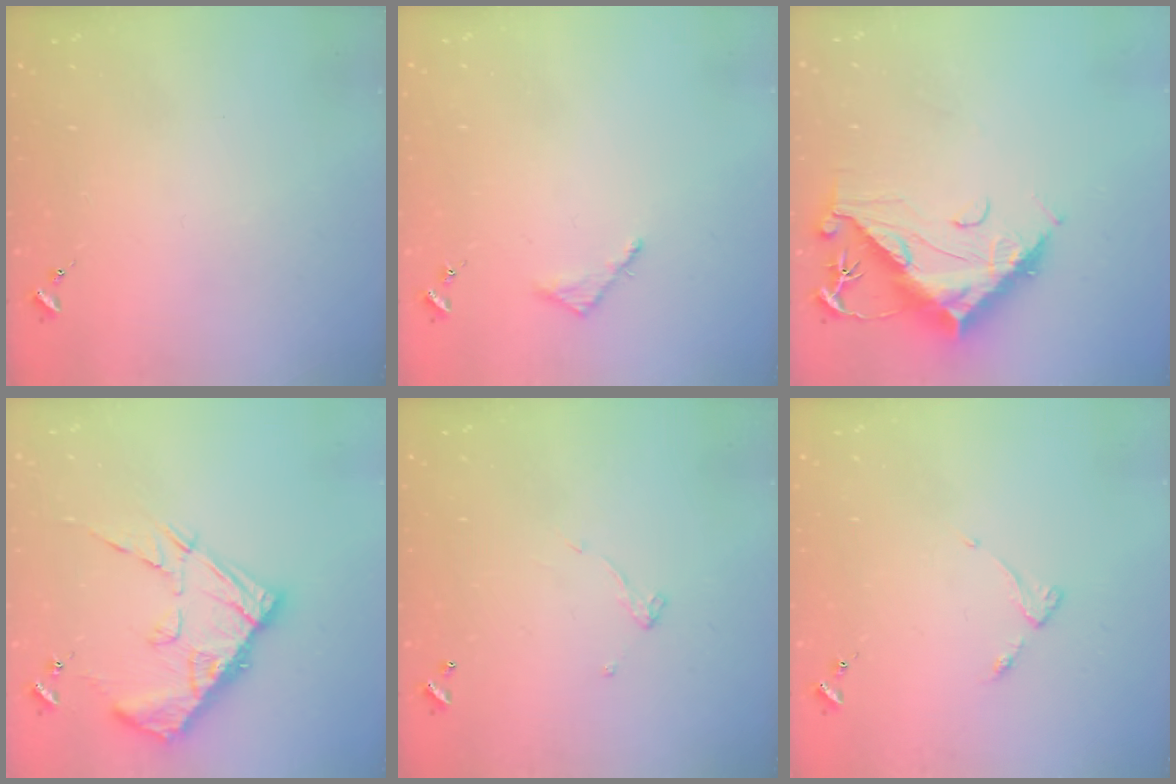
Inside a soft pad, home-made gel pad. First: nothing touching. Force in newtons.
{"total": 2.7, "press": 2.7, "slide": 0.3}
{"total": 15.4, "press": 15.3, "slide": 1.6}
{"total": 16.6, "press": 16.6, "slide": 1.5}
{"total": 5.0, "press": 5.0, "slide": 0.4}
{"total": 3.8, "press": 3.8, "slide": 0.5}